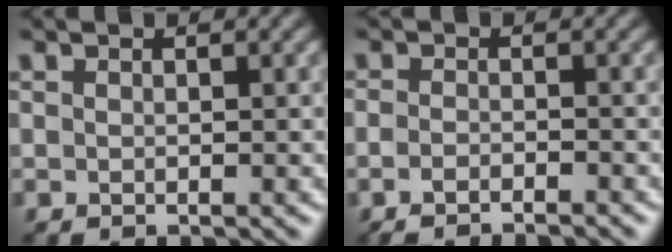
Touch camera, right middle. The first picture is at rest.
{"total": 2.1, "force": [-1.5, 0.5, 1.3], "torque": [-0.018, -0.005, -0.031]}